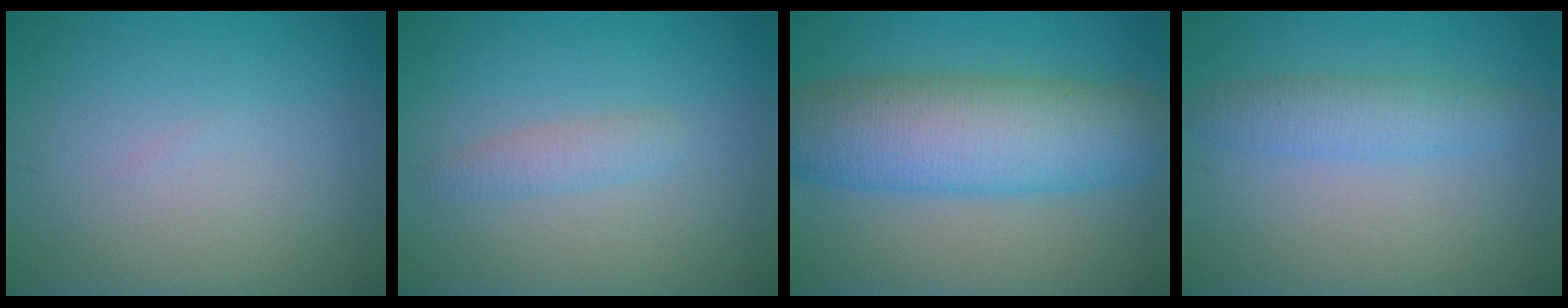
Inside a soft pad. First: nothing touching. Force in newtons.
{"total": 1.6, "press": 1.6, "slide": 0.1}
{"total": 9.6, "press": 9.6, "slide": 0.4}
{"total": 2.9, "press": 2.9, "slide": 0.1}